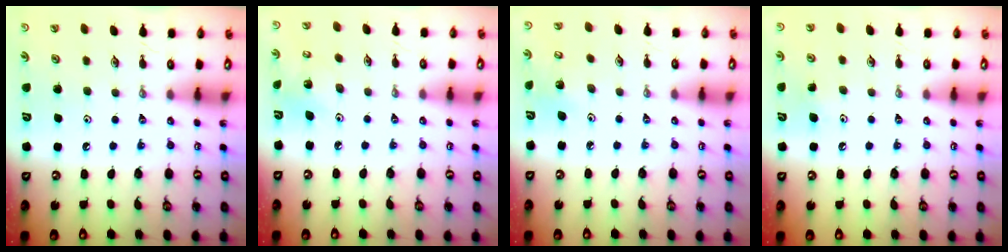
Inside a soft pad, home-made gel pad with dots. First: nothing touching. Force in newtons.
{"total": 4.1, "press": 4.1, "slide": 0.3}
{"total": 2.9, "press": 2.8, "slide": 1.0}
{"total": 5.2, "press": 5.0, "slide": 1.5}